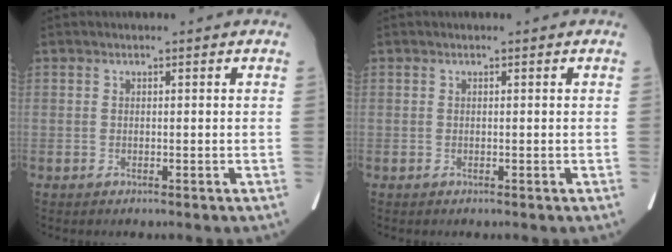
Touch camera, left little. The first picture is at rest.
{"total": 0.0}